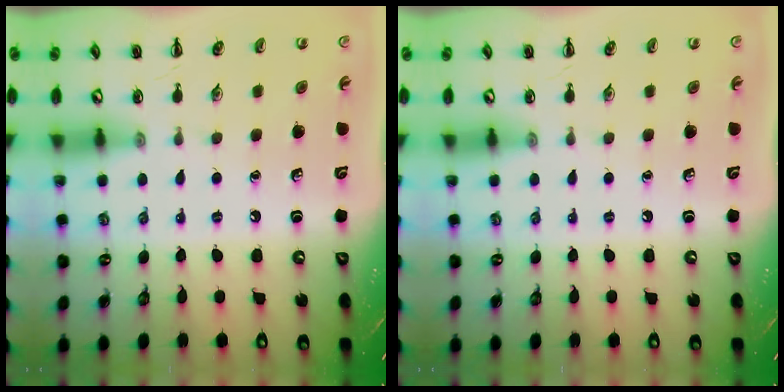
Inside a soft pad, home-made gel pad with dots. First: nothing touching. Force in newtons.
{"total": 0.0}